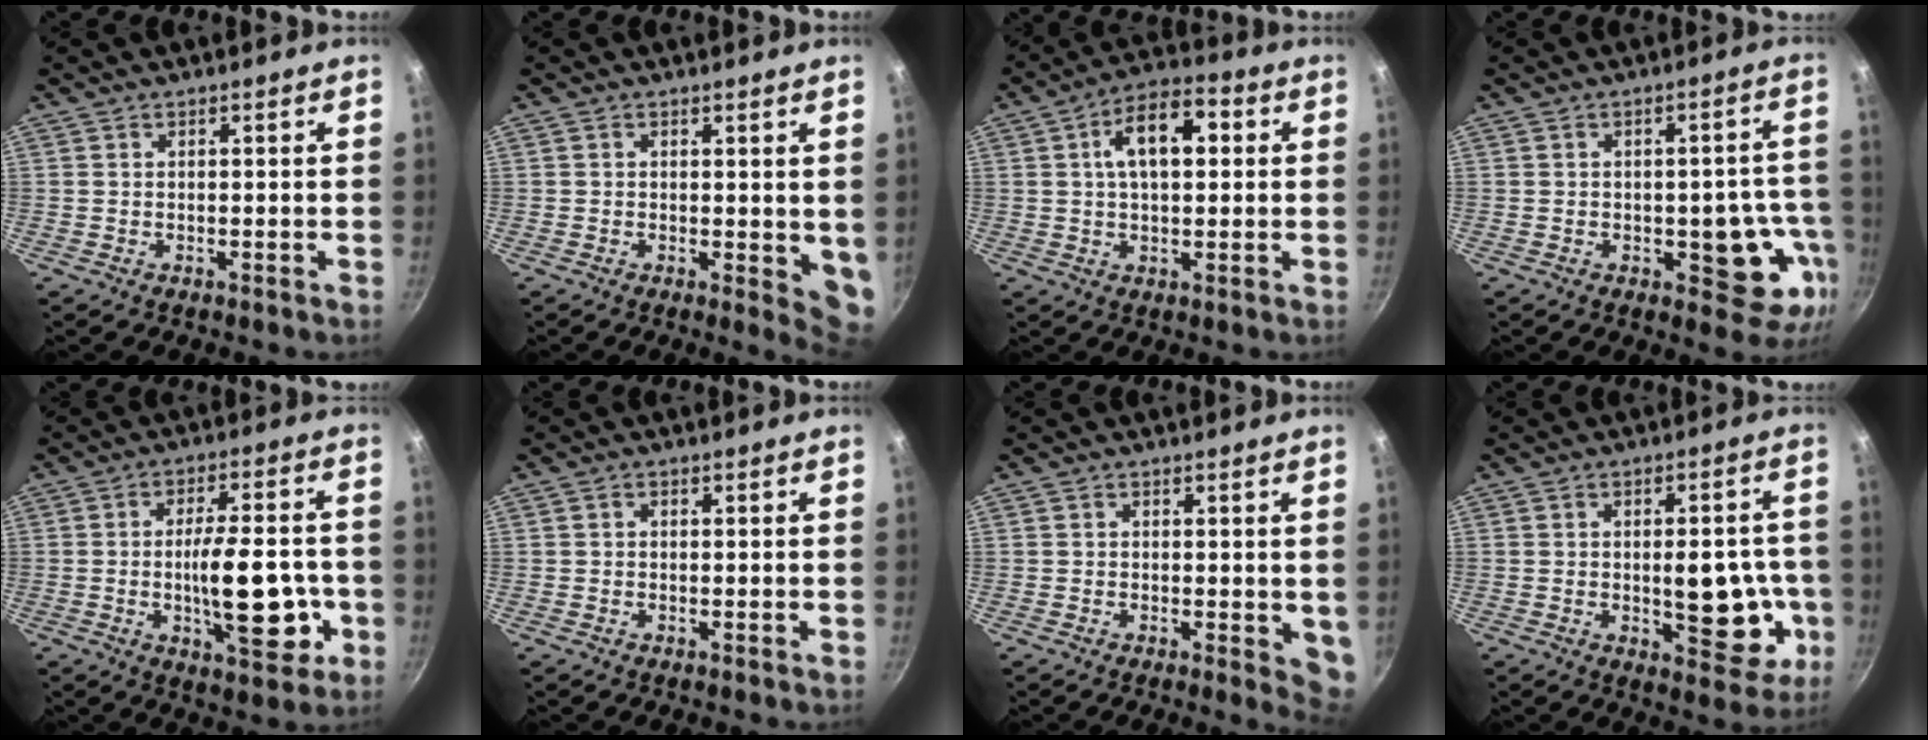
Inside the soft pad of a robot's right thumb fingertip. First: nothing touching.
{"total": 5.1, "force": [0.5, 2.6, 4.3], "torque": [-0.044, -0.012, 0.004]}
{"total": 11.4, "force": [2.3, 6.1, 9.3], "torque": [-0.124, 0.020, 0.026]}
{"total": 10.9, "force": [-3.2, 5.7, 8.7], "torque": [-0.045, 0.016, -0.038]}
{"total": 14.8, "force": [-3.1, 5.7, 13.3], "torque": [-0.176, 0.014, -0.041]}
{"total": 0.7, "force": [0.1, 0.7, 0.3], "torque": [-0.003, 0.004, 0.001]}
{"total": 4.3, "force": [0.0, 2.3, 3.6], "torque": [-0.034, -0.005, 0.000]}
{"total": 12.8, "force": [-1.9, 6.3, 11.0], "torque": [-0.099, 0.006, -0.019]}